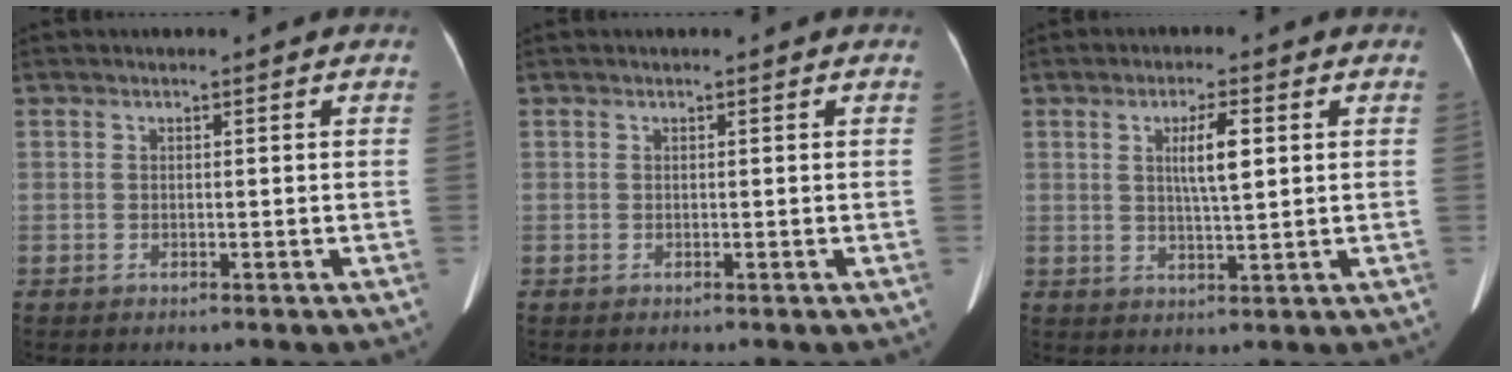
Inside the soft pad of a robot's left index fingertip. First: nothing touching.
{"total": 0.0}
{"total": 4.5, "force": [0.9, 0.4, 4.4], "torque": [-0.075, -0.005, 0.020]}